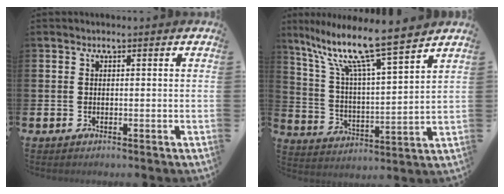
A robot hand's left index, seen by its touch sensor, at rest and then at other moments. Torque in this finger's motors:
{"motor_torque": [0.19, -0.37, 1.05, 0.21]}